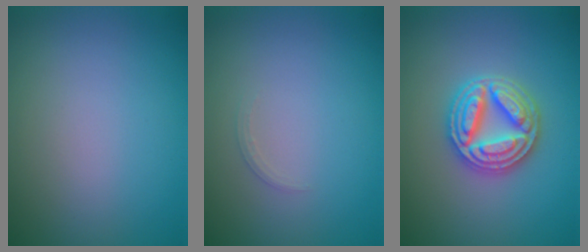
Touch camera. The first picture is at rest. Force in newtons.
{"total": 0.7, "press": 0.7, "slide": 0.1}
{"total": 5.0, "press": 4.9, "slide": 0.9}